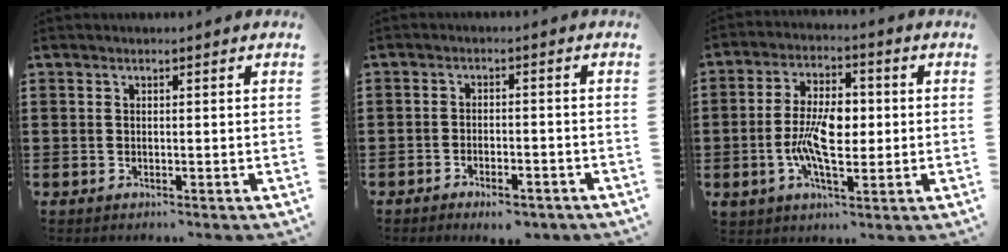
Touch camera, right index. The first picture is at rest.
{"total": 2.8, "force": [-2.6, 0.5, 1.0], "torque": [-0.020, 0.002, -0.049]}
{"total": 8.7, "force": [-0.8, 4.4, 7.5], "torque": [-0.162, 0.005, -0.020]}